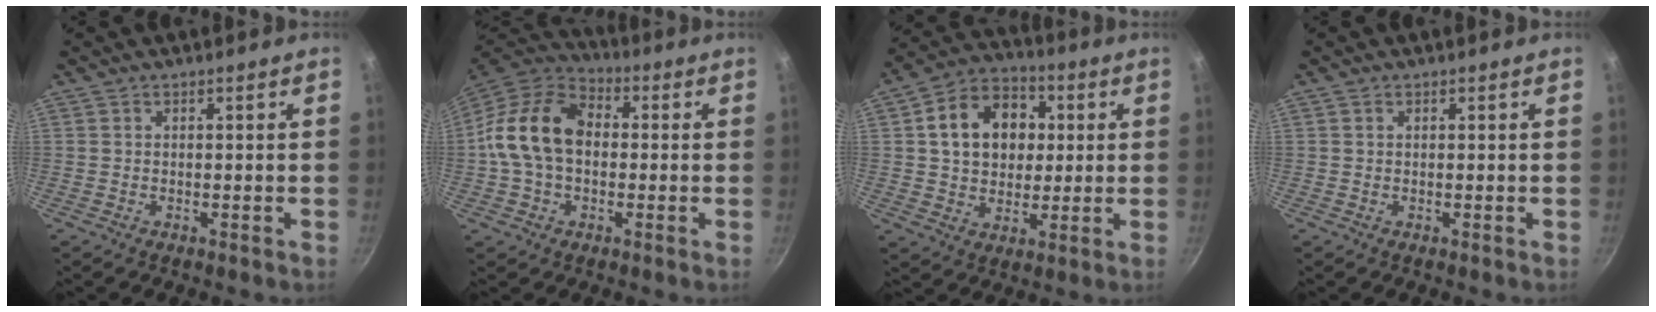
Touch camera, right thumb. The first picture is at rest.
{"total": 15.2, "force": [0.4, 10.7, 10.7], "torque": [-0.172, 0.033, -0.011]}
{"total": 15.1, "force": [3.0, 11.7, 9.2], "torque": [-0.122, 0.020, 0.040]}
{"total": 0.5, "force": [0.3, 0.4, 0.3], "torque": [-0.005, 0.002, 0.004]}